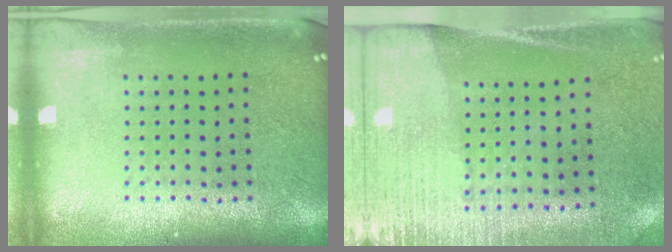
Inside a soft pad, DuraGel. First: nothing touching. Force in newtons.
{"total": 2.8, "press": 2.5, "slide": 1.3}